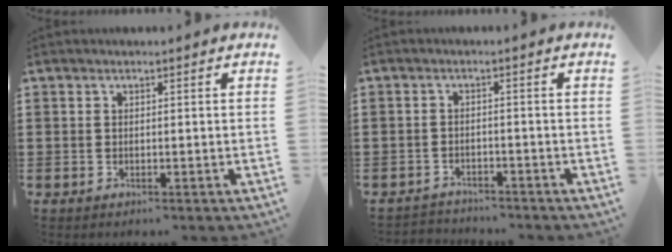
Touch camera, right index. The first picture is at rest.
{"total": 2.2, "force": [-2.1, 0.3, -0.1], "torque": [-0.007, -0.001, -0.048]}